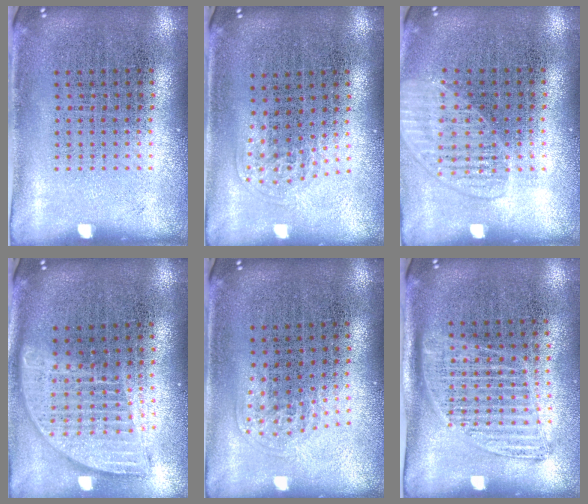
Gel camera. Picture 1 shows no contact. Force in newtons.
{"total": 1.1, "press": 0.6, "slide": 0.8}
{"total": 1.4, "press": 1.4, "slide": 0.3}
{"total": 1.8, "press": 1.5, "slide": 1.0}
{"total": 1.1, "press": 0.6, "slide": 0.8}
{"total": 1.3, "press": 1.1, "slide": 0.7}